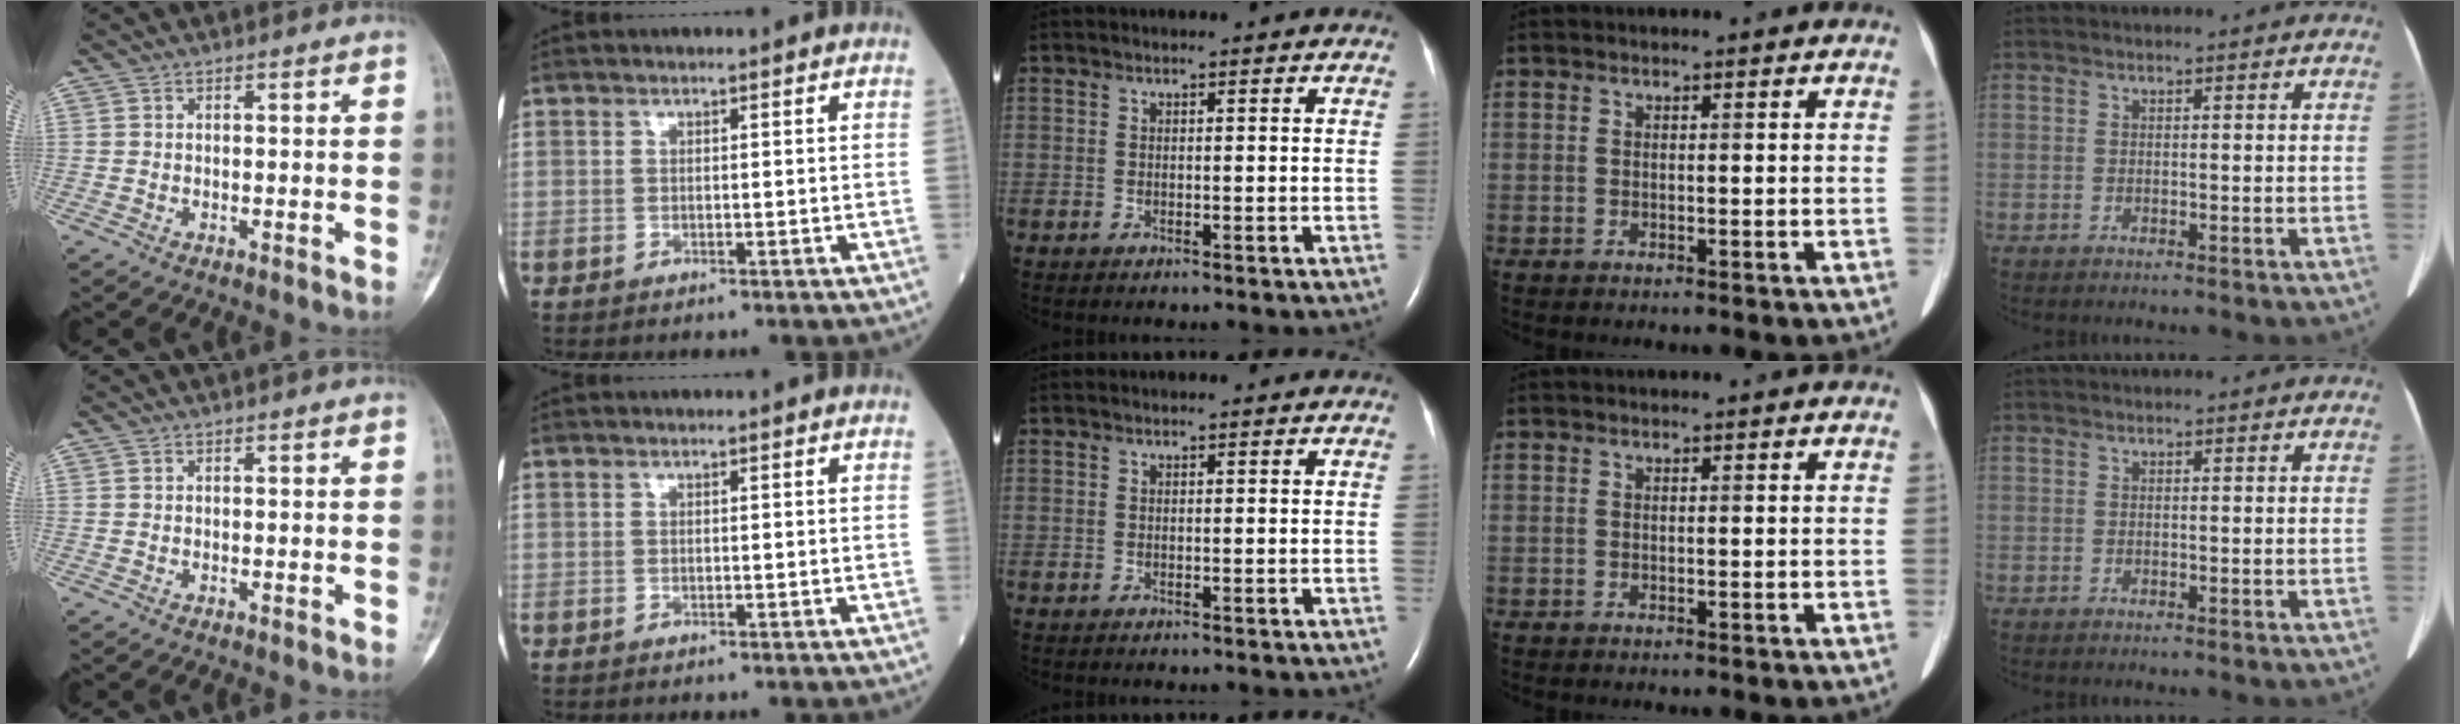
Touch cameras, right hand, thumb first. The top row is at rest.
{}